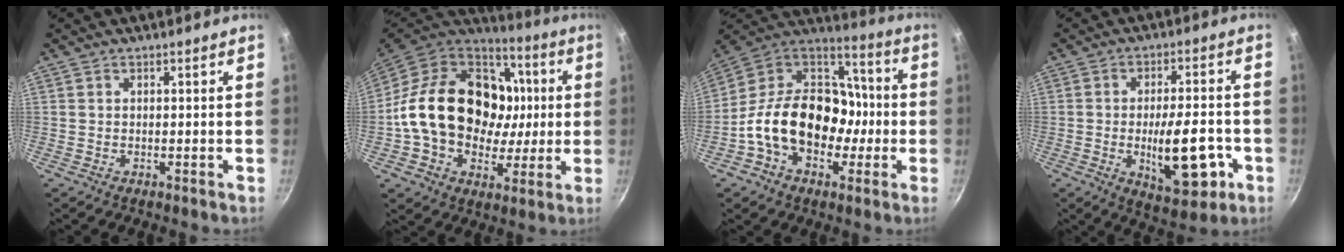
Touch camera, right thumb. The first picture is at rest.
{"total": 27.9, "force": [2.1, 20.9, 18.3], "torque": [-0.293, 0.030, 0.042]}
{"total": 22.8, "force": [-4.5, 16.8, 14.8], "torque": [-0.204, 0.066, -0.082]}
{"total": 14.2, "force": [-3.7, 6.0, 12.3], "torque": [-0.153, 0.012, -0.042]}